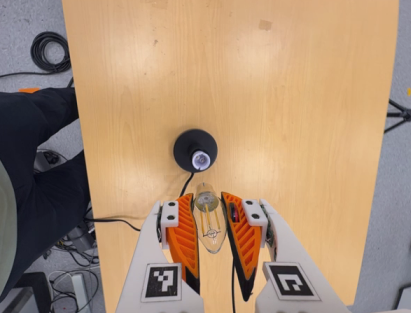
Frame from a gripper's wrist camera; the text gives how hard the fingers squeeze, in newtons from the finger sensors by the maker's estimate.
{"total": 23.8, "left": 25.8, "right": 21.7}